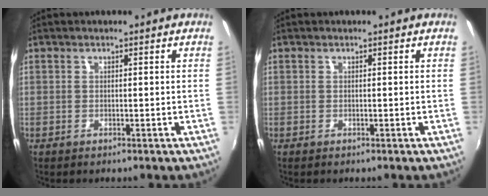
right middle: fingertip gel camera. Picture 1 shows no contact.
{"total": 0.0}